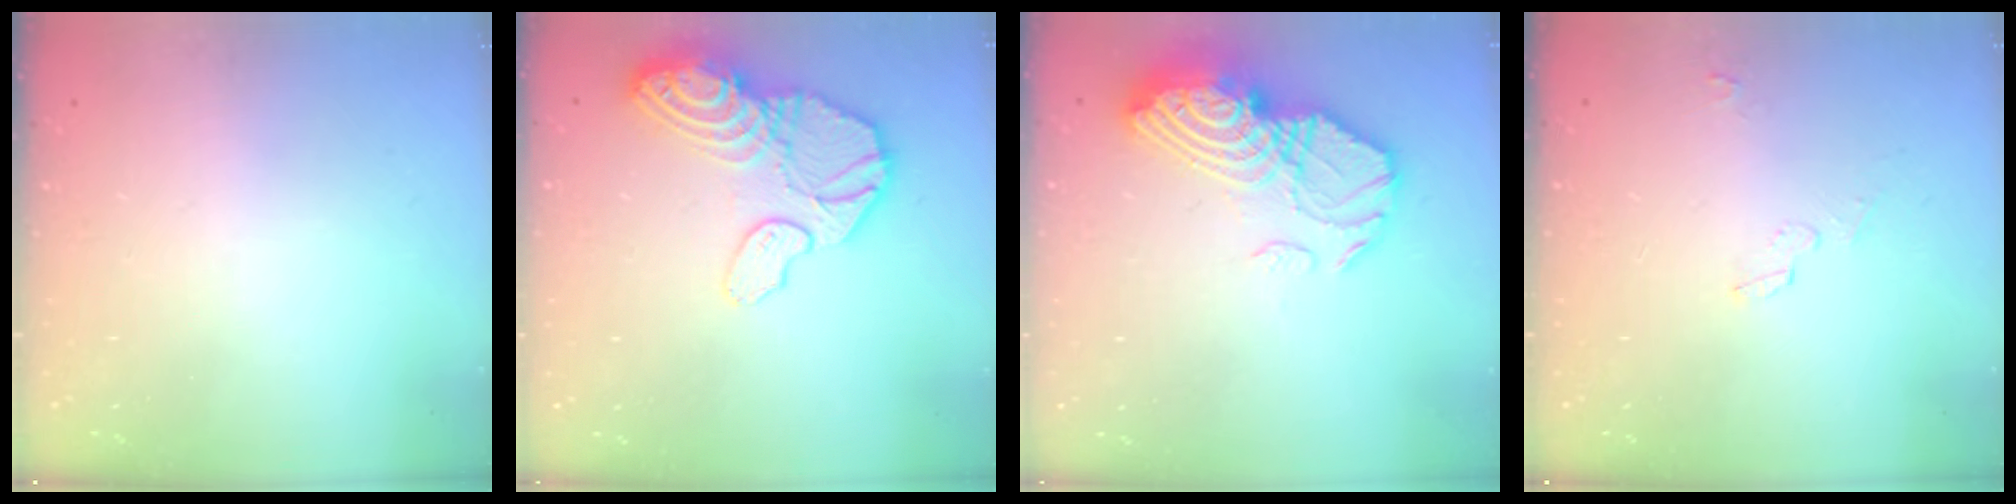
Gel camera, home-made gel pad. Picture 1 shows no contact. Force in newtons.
{"total": 17.8, "press": 17.7, "slide": 1.6}
{"total": 16.6, "press": 16.4, "slide": 2.6}
{"total": 2.6, "press": 2.3, "slide": 1.2}